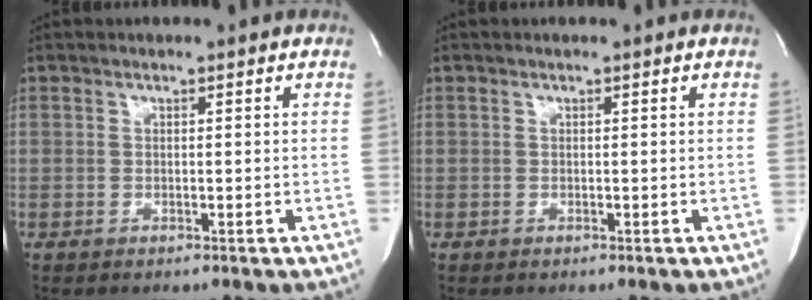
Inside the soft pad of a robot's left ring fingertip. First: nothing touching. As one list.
[{"total": 0.0}]